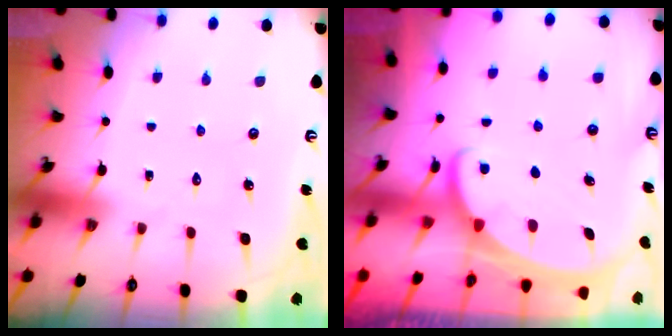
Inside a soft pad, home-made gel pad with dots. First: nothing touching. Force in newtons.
{"total": 1.9, "press": 1.9, "slide": 0.3}